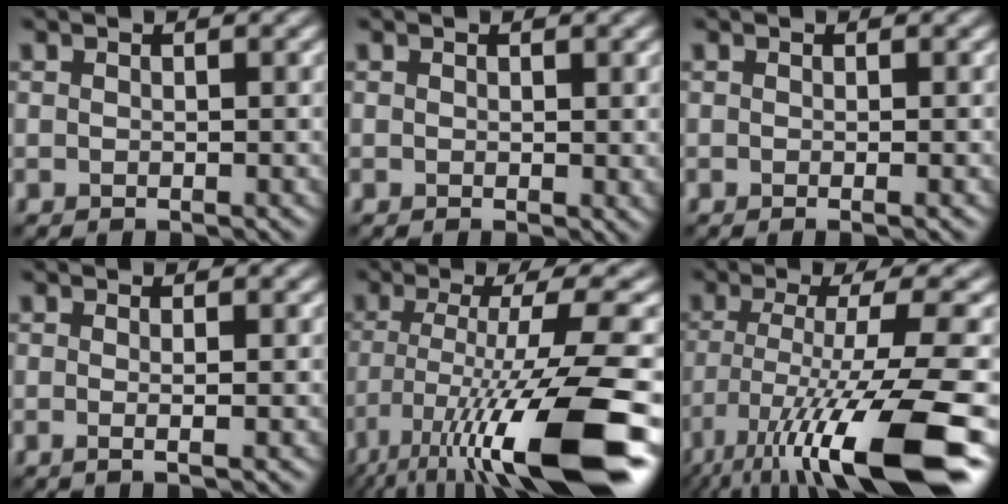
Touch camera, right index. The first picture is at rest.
{"total": 0.6, "force": [0.2, 0.2, 0.5], "torque": [-0.005, -0.003, 0.001]}
{"total": 1.0, "force": [-0.2, 0.3, 1.0], "torque": [-0.010, -0.006, -0.006]}
{"total": 1.6, "force": [-0.1, 0.5, 1.6], "torque": [-0.021, -0.002, -0.008]}
{"total": 14.2, "force": [-7.3, 2.5, 11.9], "torque": [-0.195, -0.009, -0.118]}
{"total": 14.2, "force": [-7.4, 2.6, 11.8], "torque": [-0.194, -0.013, -0.121]}